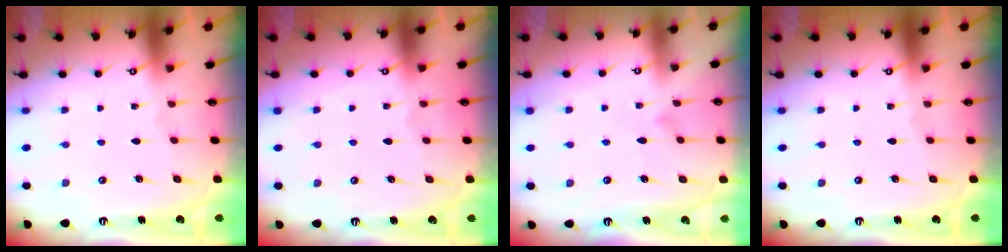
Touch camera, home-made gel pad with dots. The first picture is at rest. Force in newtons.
{"total": 3.7, "press": 3.7, "slide": 0.1}
{"total": 7.3, "press": 7.3, "slide": 0.4}
{"total": 0.0}